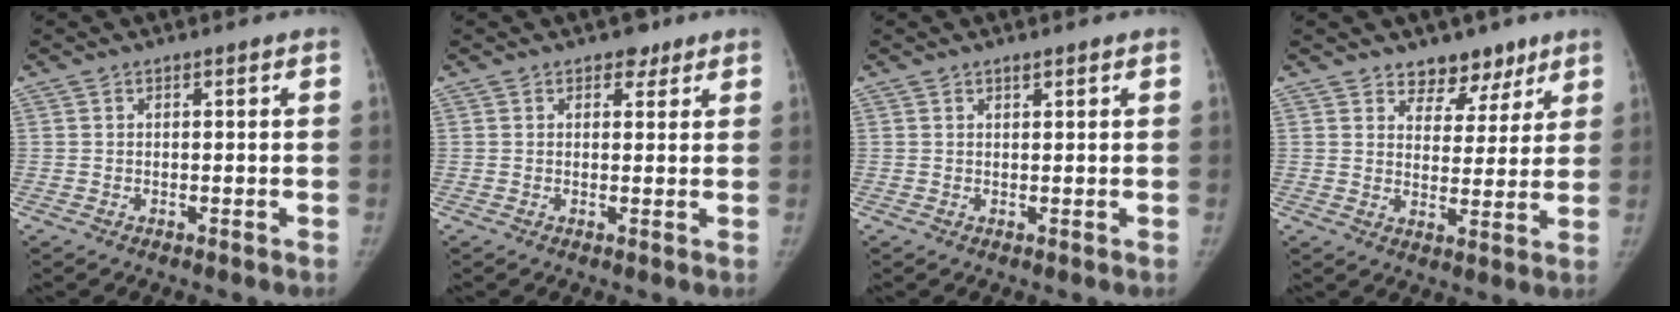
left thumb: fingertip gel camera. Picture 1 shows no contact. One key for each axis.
{"total": 2.4, "fx": 1.5, "fy": 1.7, "fz": 0.6, "tx": 0.009, "ty": -0.006, "tz": 0.015}
{"total": 0.8, "fx": 0.6, "fy": 0.3, "fz": 0.3, "tx": -0.004, "ty": -0.004, "tz": 0.009}
{"total": 7.4, "fx": 5.4, "fy": 4.7, "fz": 1.8, "tx": 0.018, "ty": -0.031, "tz": 0.081}